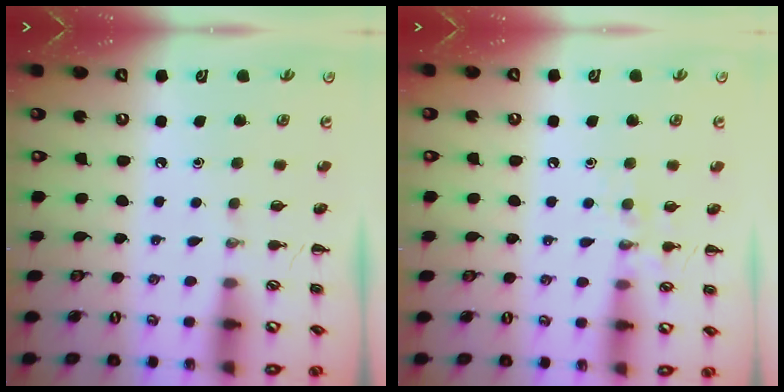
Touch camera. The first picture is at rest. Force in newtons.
{"total": 7.1, "press": 7.0, "slide": 1.2}